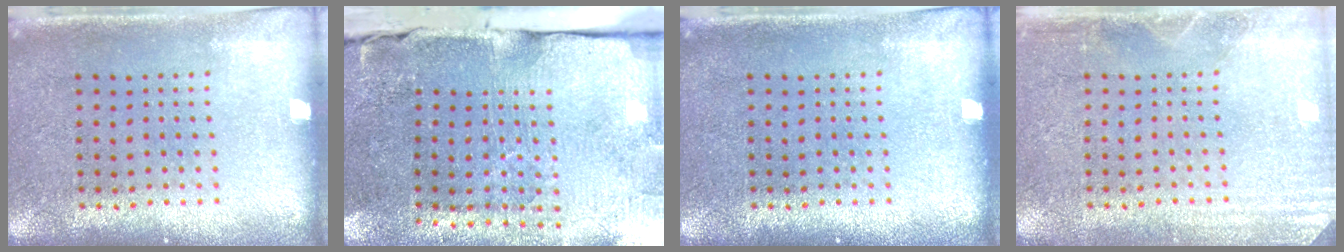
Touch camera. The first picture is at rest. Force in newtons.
{"total": 4.5, "press": 3.7, "slide": 2.5}
{"total": 0.0}
{"total": 2.6, "press": 2.5, "slide": 0.4}